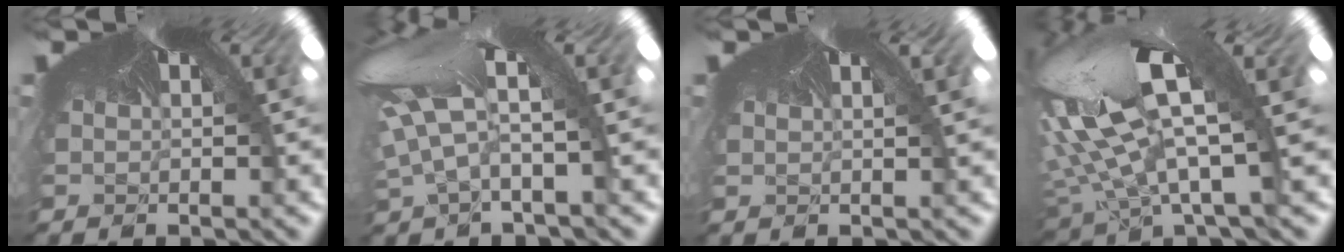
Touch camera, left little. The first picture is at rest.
{"total": 4.3, "force": [-3.4, -2.5, 1.0], "torque": [-0.081, -0.035, -0.018]}
{"total": 0.0}
{"total": 5.9, "force": [-4.3, -0.3, 4.0], "torque": [-0.137, -0.067, -0.049]}